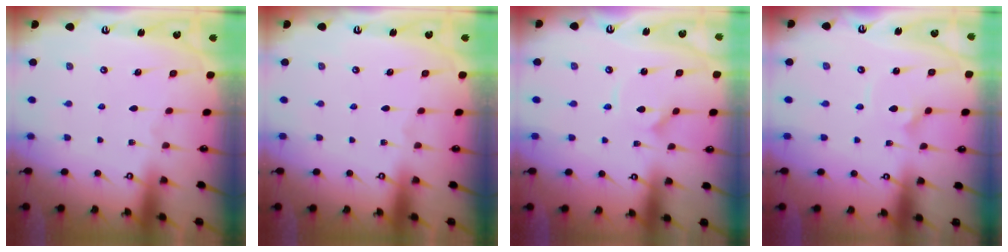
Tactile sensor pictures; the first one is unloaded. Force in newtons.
{"total": 0.0}
{"total": 1.5, "press": 1.5, "slide": 0.0}
{"total": 2.0, "press": 2.0, "slide": 0.1}